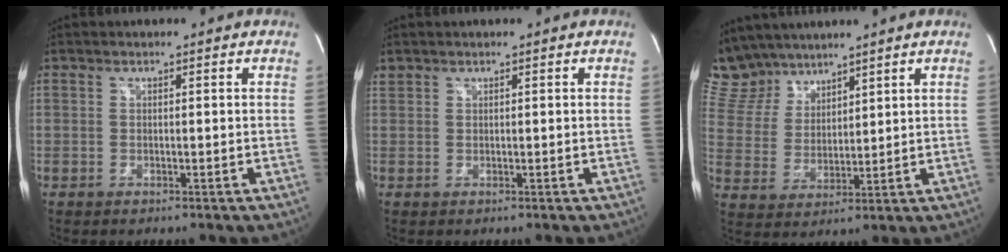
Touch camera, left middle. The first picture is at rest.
{"total": 0.7, "force": [0.6, 0.4, 0.0], "torque": [0.000, 0.009, 0.010]}
{"total": 9.7, "force": [8.6, 4.2, 1.4], "torque": [-0.043, 0.017, 0.183]}